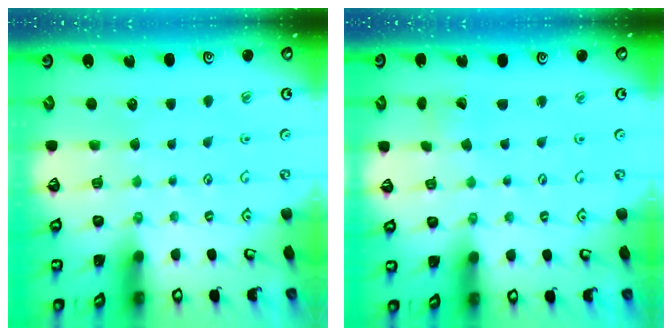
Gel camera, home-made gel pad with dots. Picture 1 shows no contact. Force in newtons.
{"total": 1.2, "press": 1.2, "slide": 0.0}